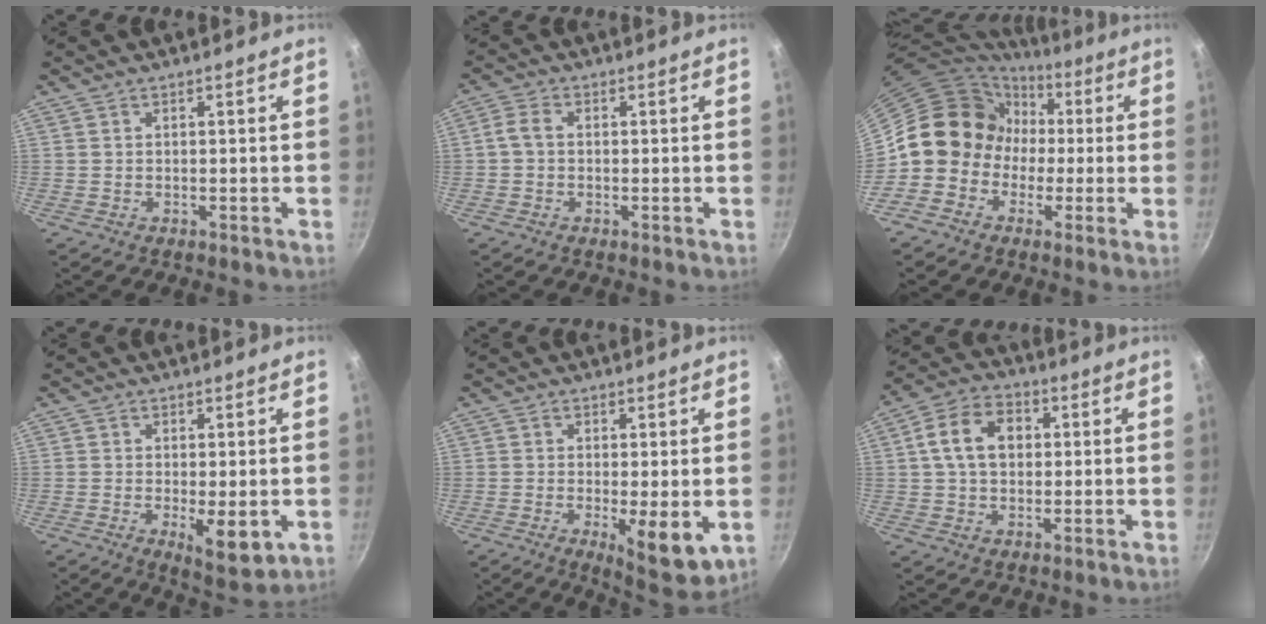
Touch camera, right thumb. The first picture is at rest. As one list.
[{"total": 2.9, "force": [-0.2, 2.2, 1.9], "torque": [-0.044, 0.011, -0.010]}, {"total": 12.8, "force": [0.0, 11.9, 4.7], "torque": [-0.033, 0.036, -0.017]}, {"total": 6.8, "force": [-1.1, 2.5, 6.2], "torque": [-0.086, -0.016, -0.006]}, {"total": 8.4, "force": [-1.2, 2.6, 7.9], "torque": [-0.101, -0.020, -0.009]}, {"total": 10.5, "force": [1.8, 7.7, 7.0], "torque": [-0.102, 0.015, 0.020]}]